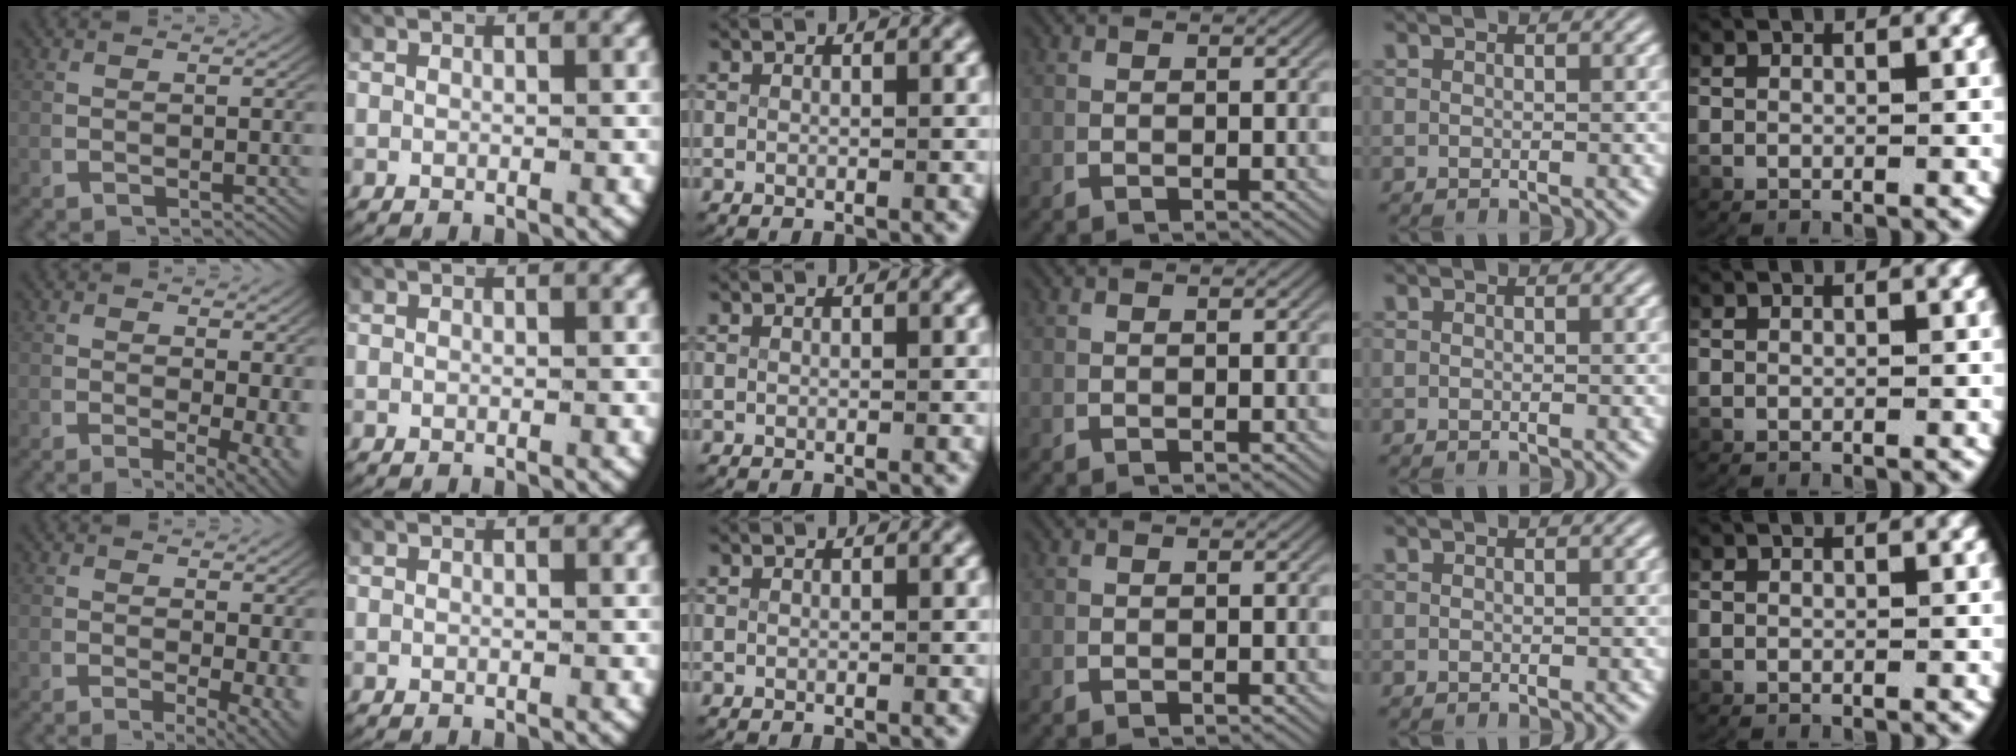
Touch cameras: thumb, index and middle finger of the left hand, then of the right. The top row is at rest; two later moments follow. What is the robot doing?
{"motion": "lift_and_place", "object": "map"}